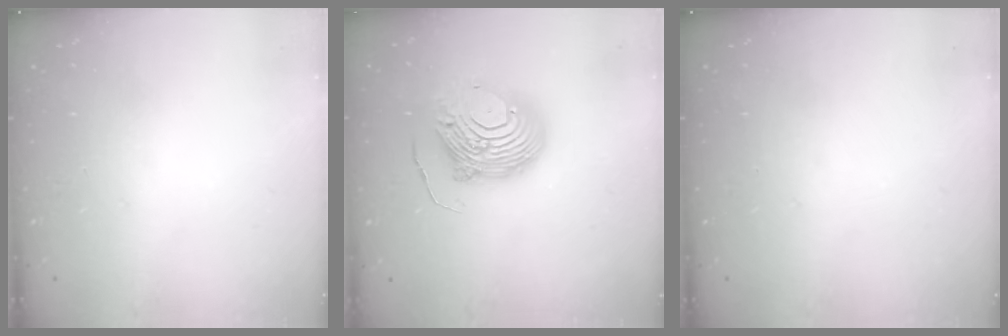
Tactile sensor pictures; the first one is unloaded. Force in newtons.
{"total": 13.5, "press": 13.4, "slide": 1.4}
{"total": 0.0}